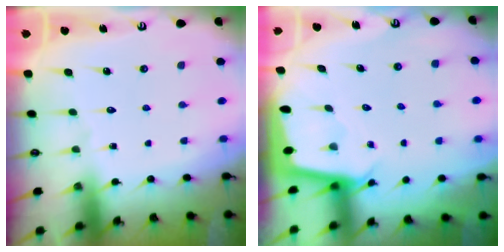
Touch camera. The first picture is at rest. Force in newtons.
{"total": 2.0, "press": 2.0, "slide": 0.1}